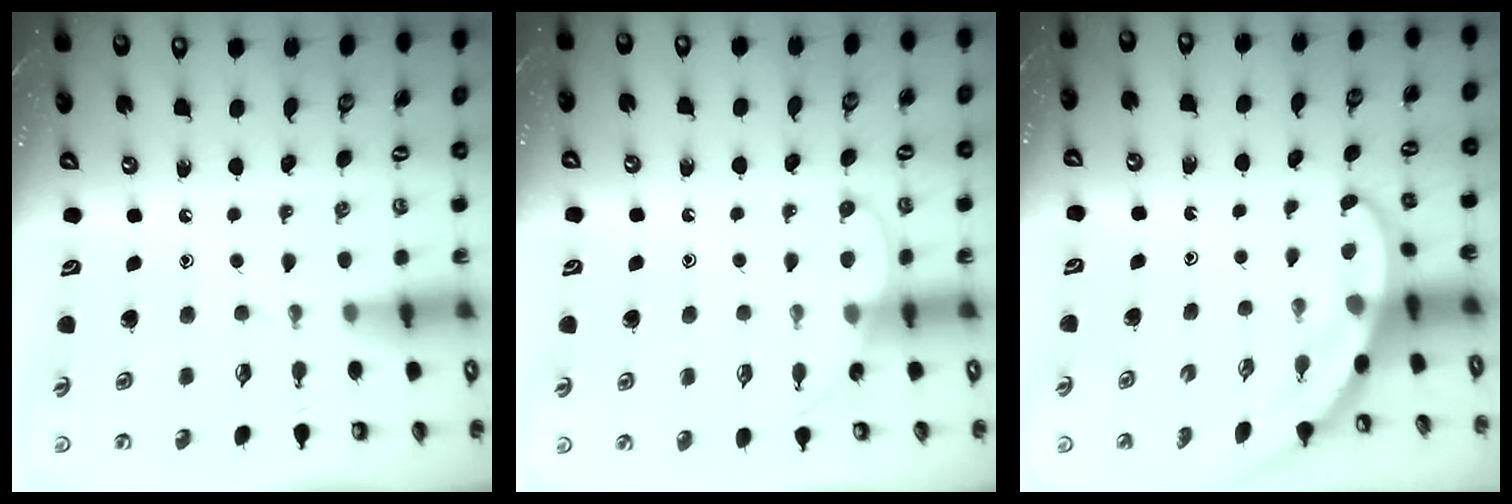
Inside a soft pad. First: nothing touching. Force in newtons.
{"total": 6.1, "press": 6.1, "slide": 0.6}
{"total": 3.3, "press": 3.3, "slide": 0.2}